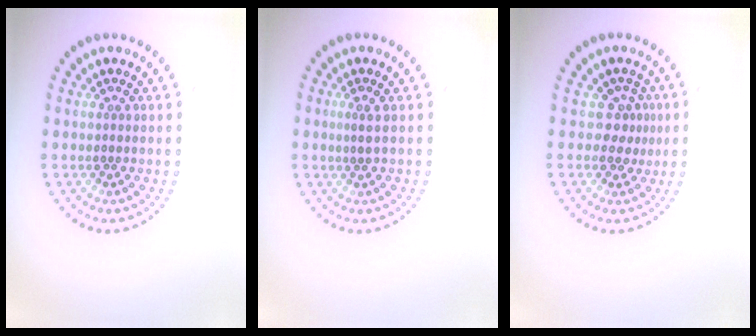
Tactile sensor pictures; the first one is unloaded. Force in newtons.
{"total": 1.0, "press": 0.8, "slide": 0.5}
{"total": 2.3, "press": 1.6, "slide": 1.6}